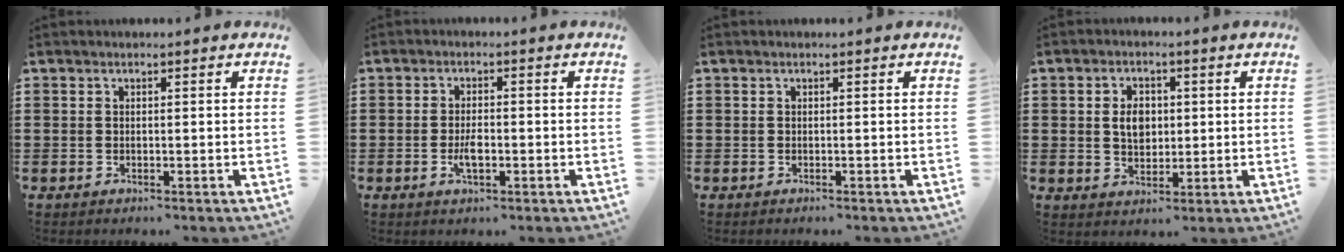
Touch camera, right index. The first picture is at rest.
{"total": 3.2, "force": [-0.9, 1.2, 2.8], "torque": [-0.058, 0.000, -0.017]}
{"total": 0.0}
{"total": 4.2, "force": [0.4, 3.0, 2.9], "torque": [-0.058, 0.010, 0.003]}